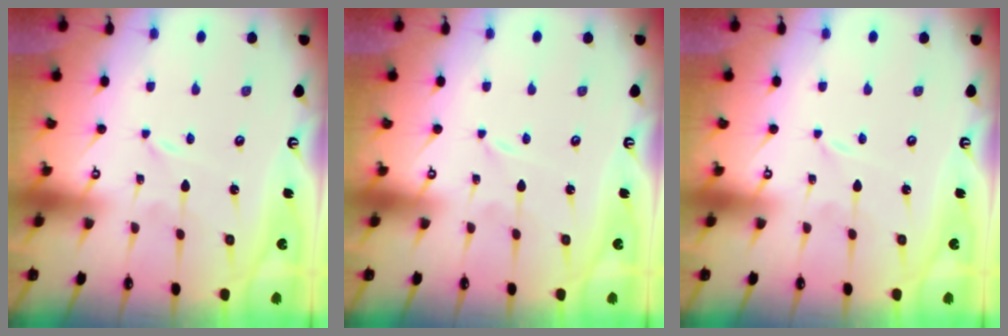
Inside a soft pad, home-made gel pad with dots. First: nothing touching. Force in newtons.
{"total": 0.0}
{"total": 0.0}